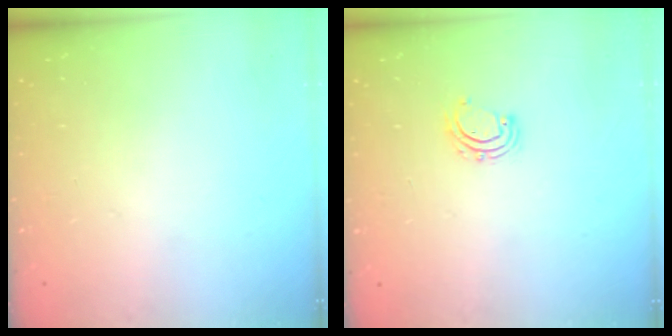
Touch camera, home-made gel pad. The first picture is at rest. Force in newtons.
{"total": 3.9, "press": 3.9, "slide": 0.2}